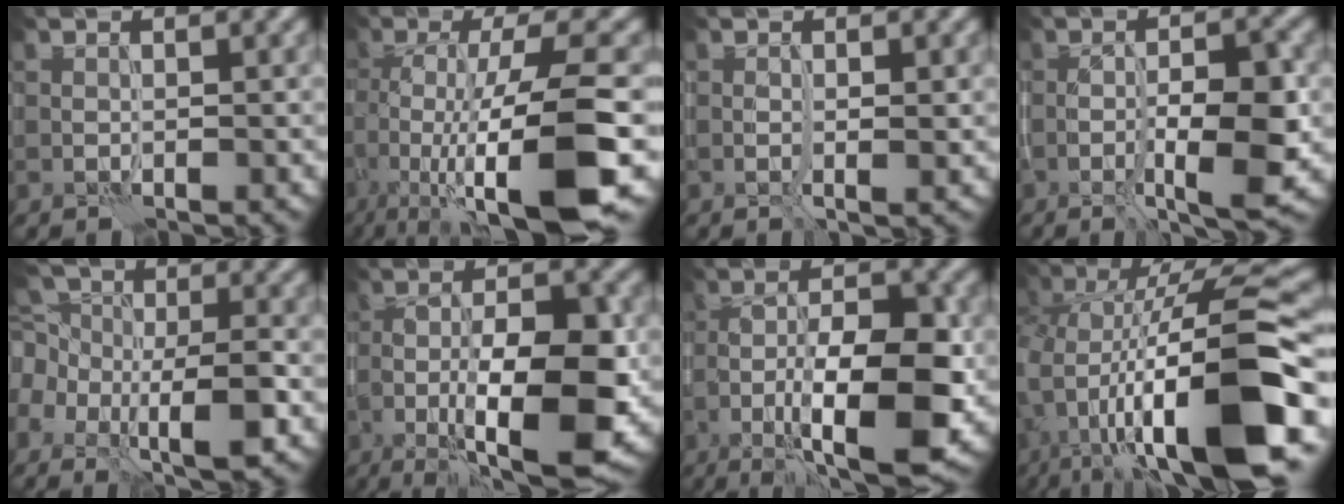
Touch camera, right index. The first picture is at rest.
{"total": 12.1, "force": [-4.5, 3.1, 10.8], "torque": [-0.184, -0.006, -0.074]}
{"total": 1.2, "force": [0.1, 0.3, 1.2], "torque": [-0.022, -0.006, 0.003]}
{"total": 6.4, "force": [-1.4, 1.6, 6.0], "torque": [-0.093, -0.004, -0.020]}
{"total": 8.8, "force": [-2.6, 5.2, 6.6], "torque": [-0.135, -0.007, -0.043]}
{"total": 11.8, "force": [-3.1, 4.0, 10.7], "torque": [-0.172, -0.002, -0.050]}
{"total": 11.3, "force": [-3.6, 3.8, 10.0], "torque": [-0.162, 0.001, -0.059]}
{"total": 14.9, "force": [-2.8, 5.6, 13.5], "torque": [-0.224, 0.001, -0.047]}